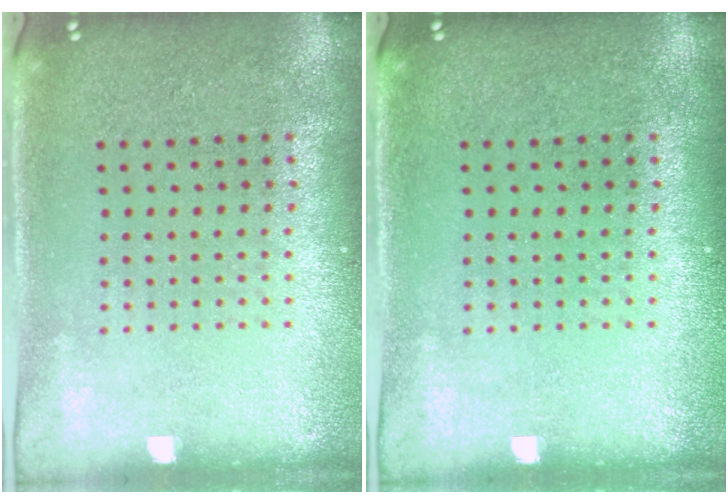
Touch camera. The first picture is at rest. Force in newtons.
{"total": 0.0}